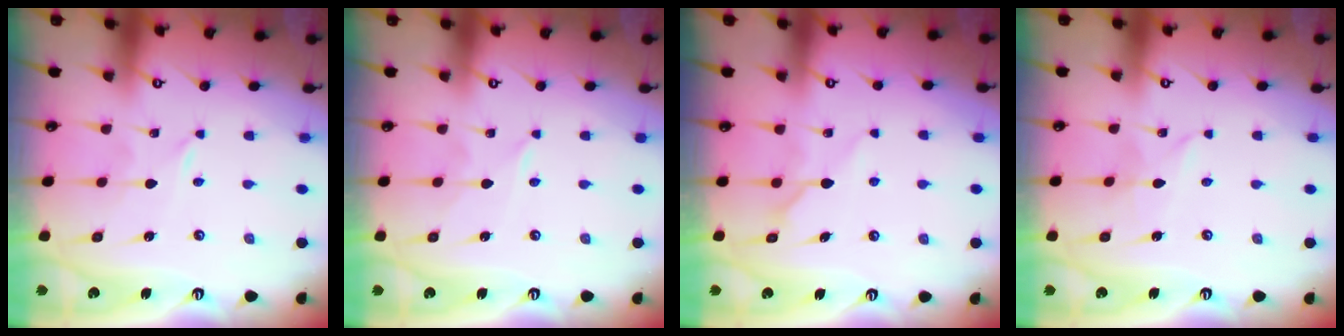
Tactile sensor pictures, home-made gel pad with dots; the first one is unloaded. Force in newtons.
{"total": 1.4, "press": 1.3, "slide": 0.3}
{"total": 6.0, "press": 6.0, "slide": 0.4}
{"total": 2.6, "press": 2.6, "slide": 0.3}